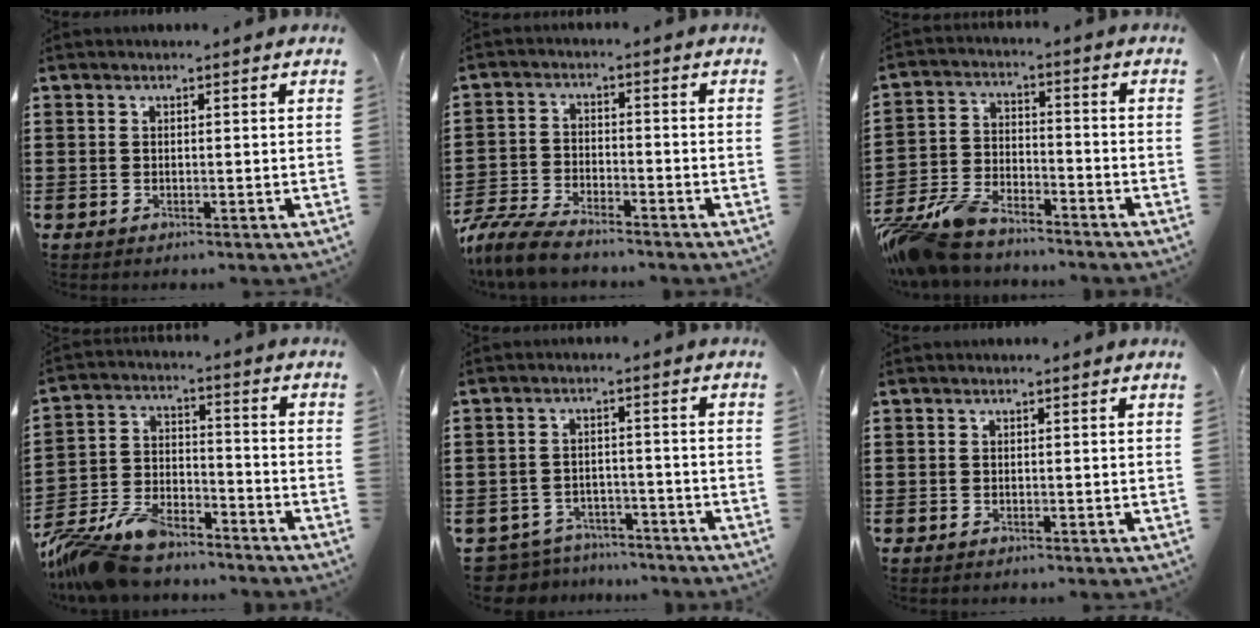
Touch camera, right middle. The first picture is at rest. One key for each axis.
{"total": 6.1, "fx": -5.6, "fy": 1.0, "fz": 2.2, "tx": -0.066, "ty": -0.002, "tz": -0.115}
{"total": 8.6, "fx": -8.2, "fy": 1.6, "fz": 2.0, "tx": -0.060, "ty": 0.011, "tz": -0.167}
{"total": 10.1, "fx": -9.0, "fy": 2.9, "fz": 3.4, "tx": -0.085, "ty": 0.014, "tz": -0.179}
{"total": 4.4, "fx": -4.3, "fy": 0.9, "fz": 0.0, "tx": -0.020, "ty": 0.003, "tz": -0.097}
{"total": 0.0}